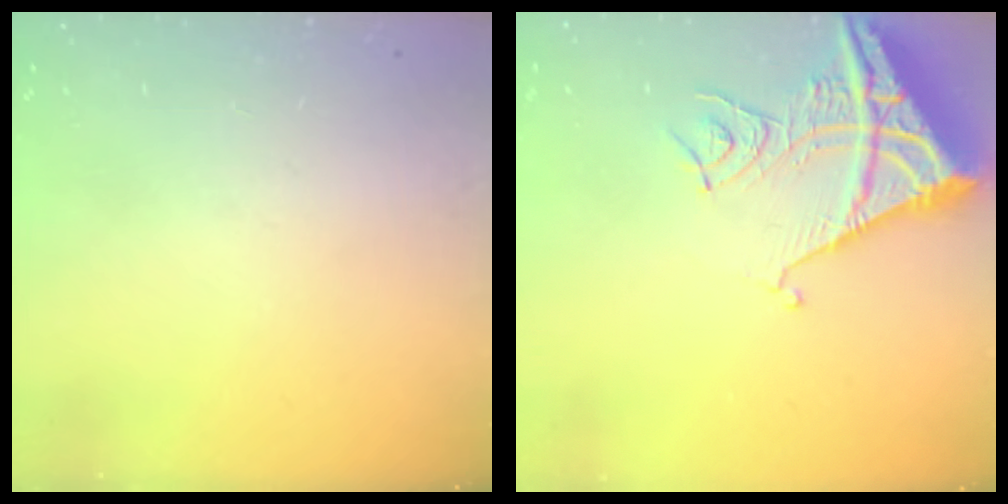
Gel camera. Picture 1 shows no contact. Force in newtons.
{"total": 12.2, "press": 12.1, "slide": 1.5}